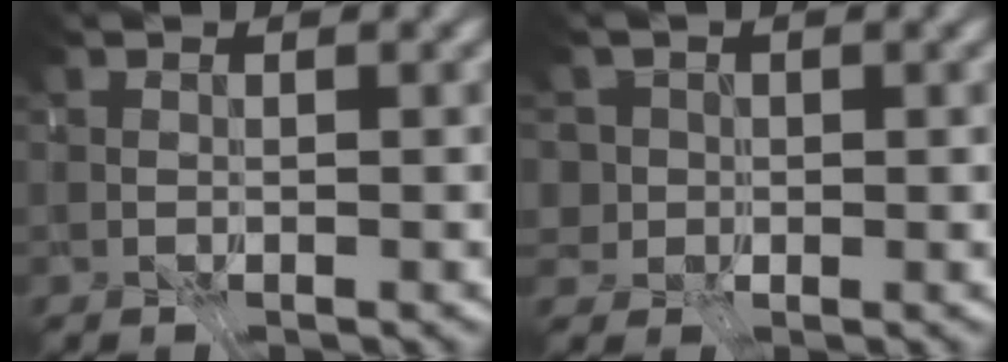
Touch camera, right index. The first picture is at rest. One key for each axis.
{"total": 3.5, "fx": 0.9, "fy": 3.0, "fz": 1.6, "tx": -0.032, "ty": 0.000, "tz": -0.009}